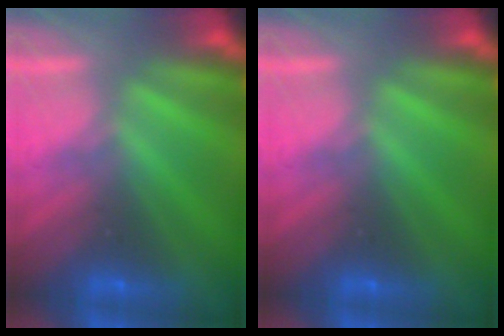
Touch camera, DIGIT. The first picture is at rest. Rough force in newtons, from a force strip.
{"total": 0.0}